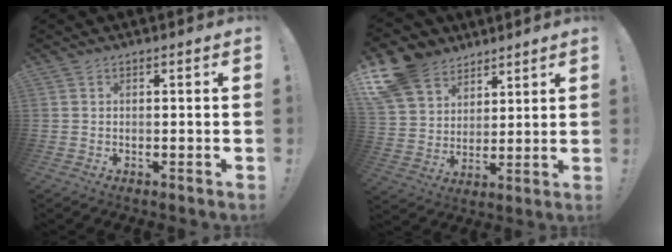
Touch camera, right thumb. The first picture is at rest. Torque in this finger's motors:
{"motor_torque": [-0.56, 1.58, 0.07, 1.27, 0.29]}